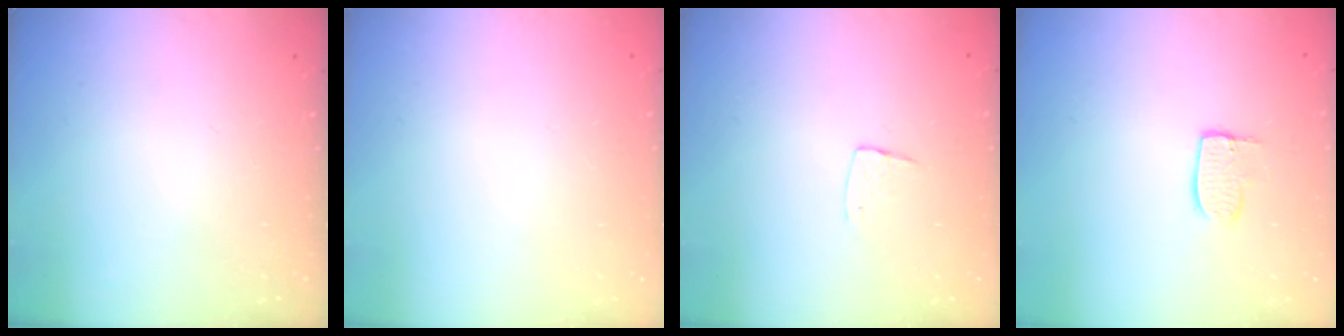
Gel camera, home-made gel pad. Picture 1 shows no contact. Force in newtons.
{"total": 0.0}
{"total": 5.3, "press": 5.3, "slide": 0.3}
{"total": 6.8, "press": 6.8, "slide": 0.1}